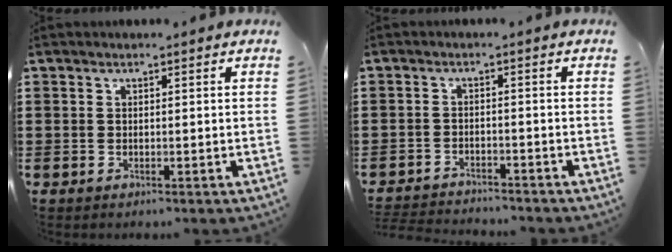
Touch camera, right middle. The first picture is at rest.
{"total": 2.7, "force": [-2.7, 0.2, -0.1], "torque": [-0.005, -0.002, -0.059]}